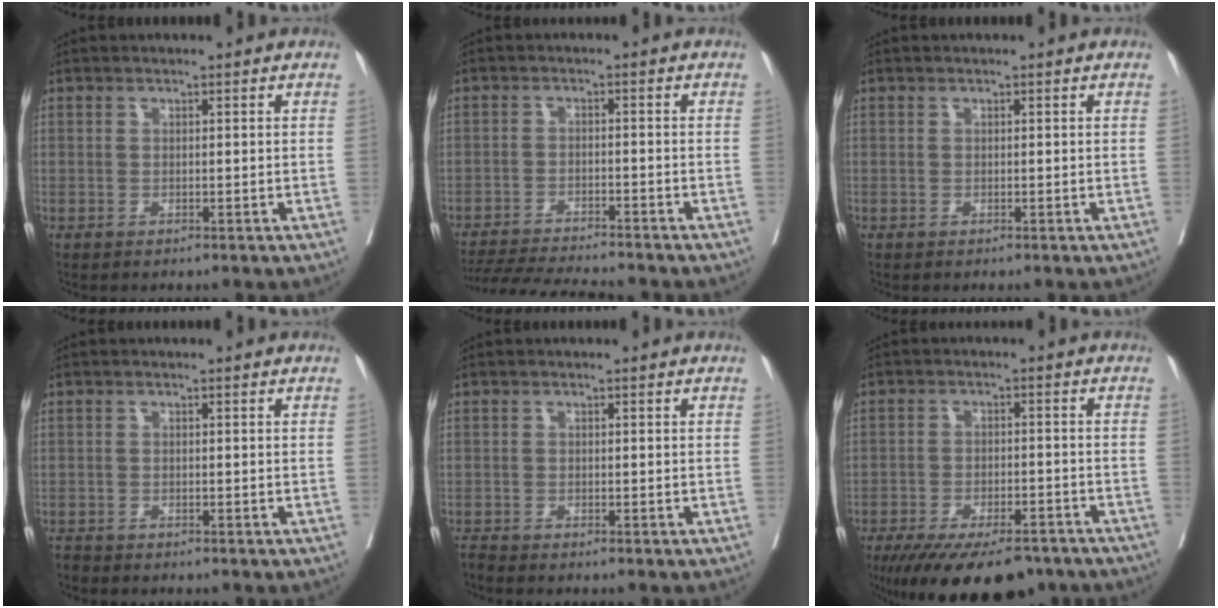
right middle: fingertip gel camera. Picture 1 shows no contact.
{"total": 11.2, "force": [-10.5, 0.0, 3.8], "torque": [-0.061, -0.015, -0.163]}
{"total": 0.0}
{"total": 1.1, "force": [-1.1, 0.1, -0.1], "torque": [-0.008, -0.005, -0.022]}
{"total": 1.2, "force": [-1.2, -0.3, 0.0], "torque": [-0.009, -0.007, -0.025]}
{"total": 15.5, "force": [-12.0, 5.8, 8.0], "torque": [-0.138, -0.016, -0.171]}